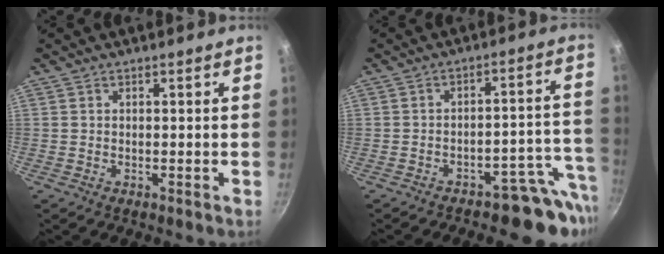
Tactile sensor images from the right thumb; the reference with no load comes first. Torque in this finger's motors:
{"motor_torque": [1.03, 1.23, -0.12, -0.22, 0.18]}